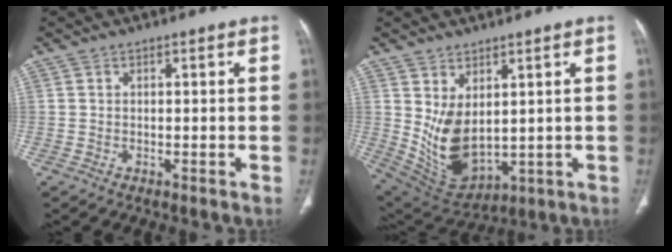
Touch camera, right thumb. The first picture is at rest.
{"total": 11.0, "force": [1.7, 6.6, 8.6], "torque": [-0.143, -0.024, 0.064]}